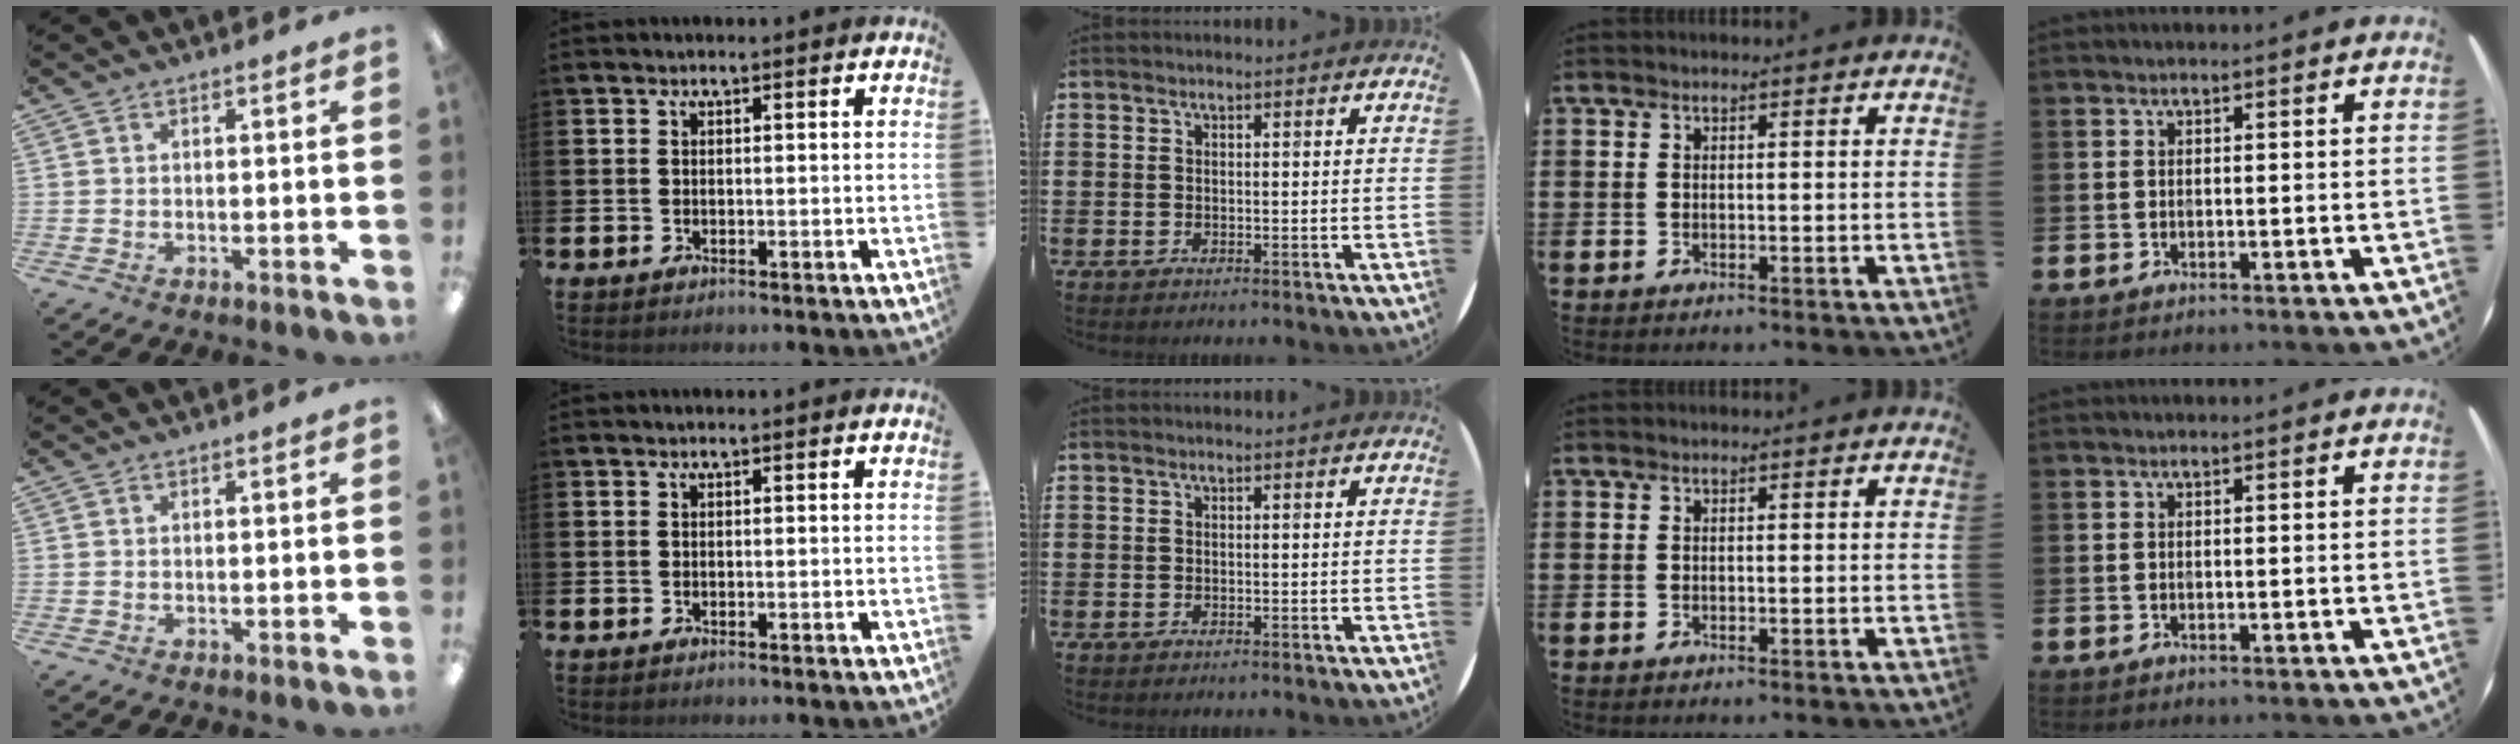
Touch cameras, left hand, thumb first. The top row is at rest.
{}